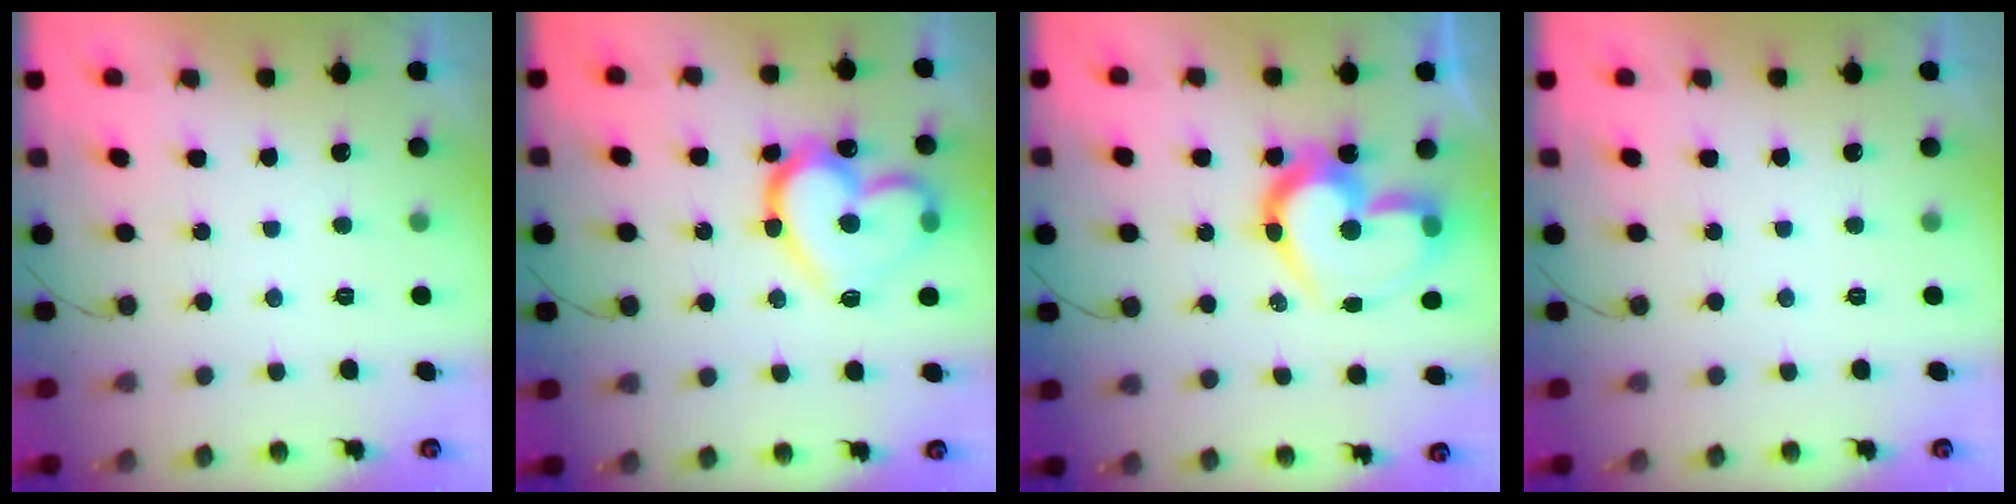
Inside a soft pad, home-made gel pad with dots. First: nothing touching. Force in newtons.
{"total": 20.7, "press": 20.7, "slide": 1.3}
{"total": 18.6, "press": 18.6, "slide": 1.6}
{"total": 0.0}